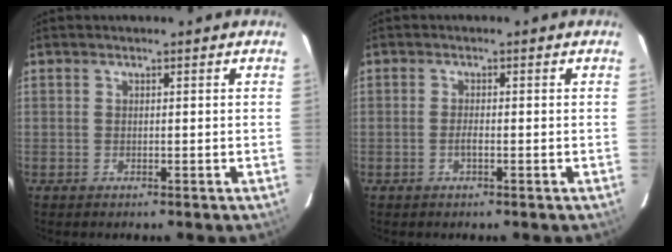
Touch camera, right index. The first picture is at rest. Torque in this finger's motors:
{"motor_torque": [0.31, -0.18, 0.24, 0.04]}